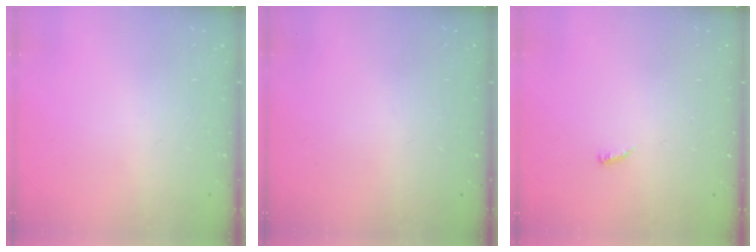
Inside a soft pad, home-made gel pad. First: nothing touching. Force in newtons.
{"total": 0.0}
{"total": 4.3, "press": 4.2, "slide": 0.6}